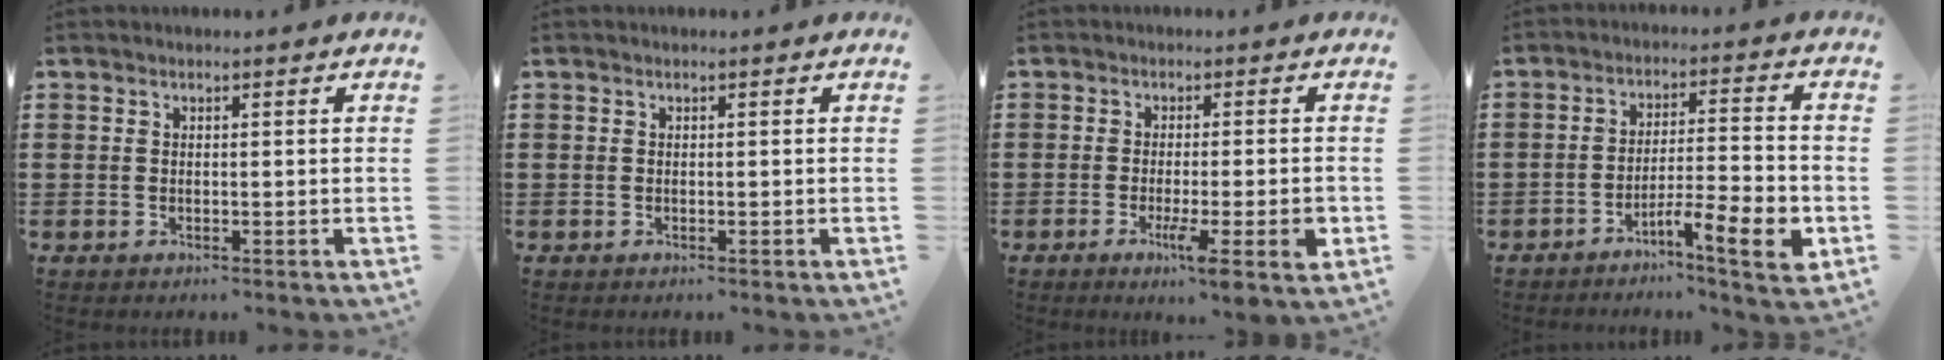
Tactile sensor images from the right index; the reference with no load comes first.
{"total": 0.0}
{"total": 6.6, "force": [-2.1, 0.7, 6.3], "torque": [-0.104, -0.016, -0.032]}
{"total": 8.1, "force": [-4.8, 0.7, 6.4], "torque": [-0.102, 0.002, -0.084]}